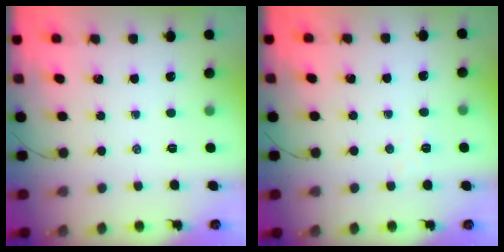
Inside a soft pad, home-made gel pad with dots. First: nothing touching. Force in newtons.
{"total": 2.6, "press": 2.4, "slide": 0.8}